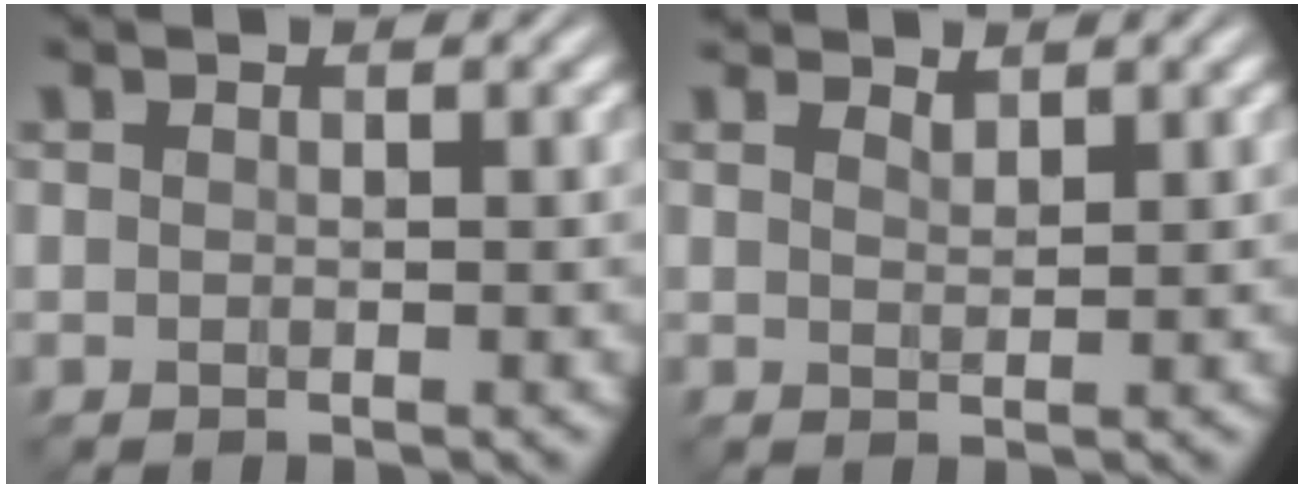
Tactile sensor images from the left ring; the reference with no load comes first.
{"total": 1.2, "force": [1.1, 0.2, 0.3], "torque": [-0.008, -0.002, 0.019]}